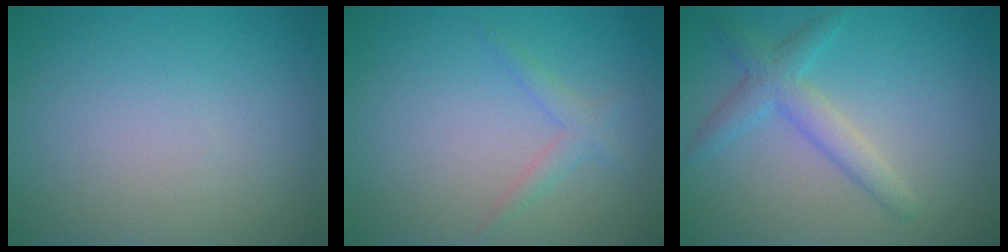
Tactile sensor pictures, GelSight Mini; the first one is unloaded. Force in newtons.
{"total": 1.5, "press": 1.5, "slide": 0.1}
{"total": 3.1, "press": 3.1, "slide": 0.1}